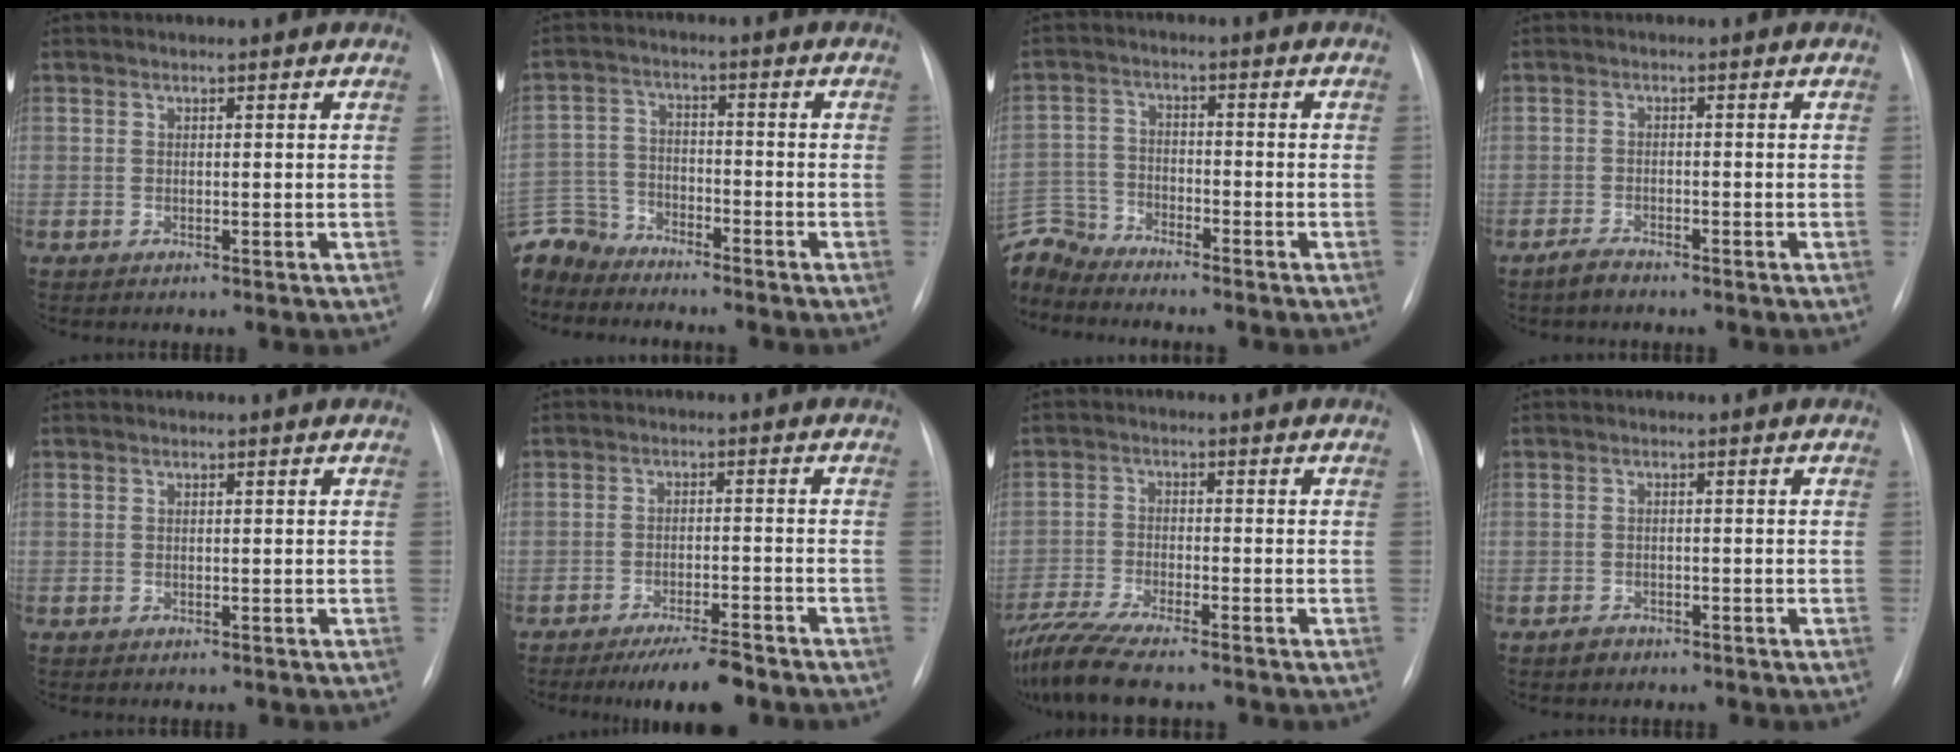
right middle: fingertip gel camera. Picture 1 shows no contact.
{"total": 10.1, "force": [-9.3, 3.7, 1.0], "torque": [-0.036, 0.006, -0.181]}
{"total": 7.9, "force": [-7.8, 1.2, 0.1], "torque": [-0.012, 0.006, -0.156]}
{"total": 2.3, "force": [-2.0, 0.6, 0.9], "torque": [-0.025, -0.003, -0.035]}
{"total": 0.0}
{"total": 6.8, "force": [-5.6, 0.8, 3.9], "torque": [-0.058, -0.014, -0.090]}
{"total": 10.2, "force": [-8.6, 1.0, 5.3], "torque": [-0.106, -0.019, -0.148]}
{"total": 1.8, "force": [-1.4, 1.1, 0.5], "torque": [-0.014, 0.002, -0.020]}